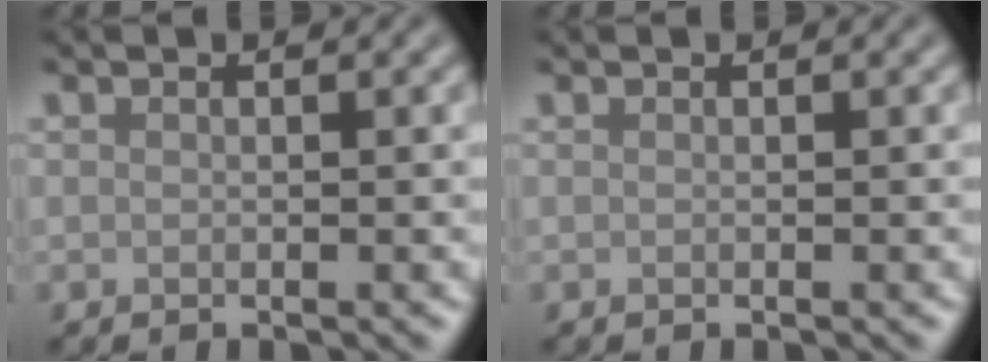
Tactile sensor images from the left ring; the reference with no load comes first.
{"total": 0.0}